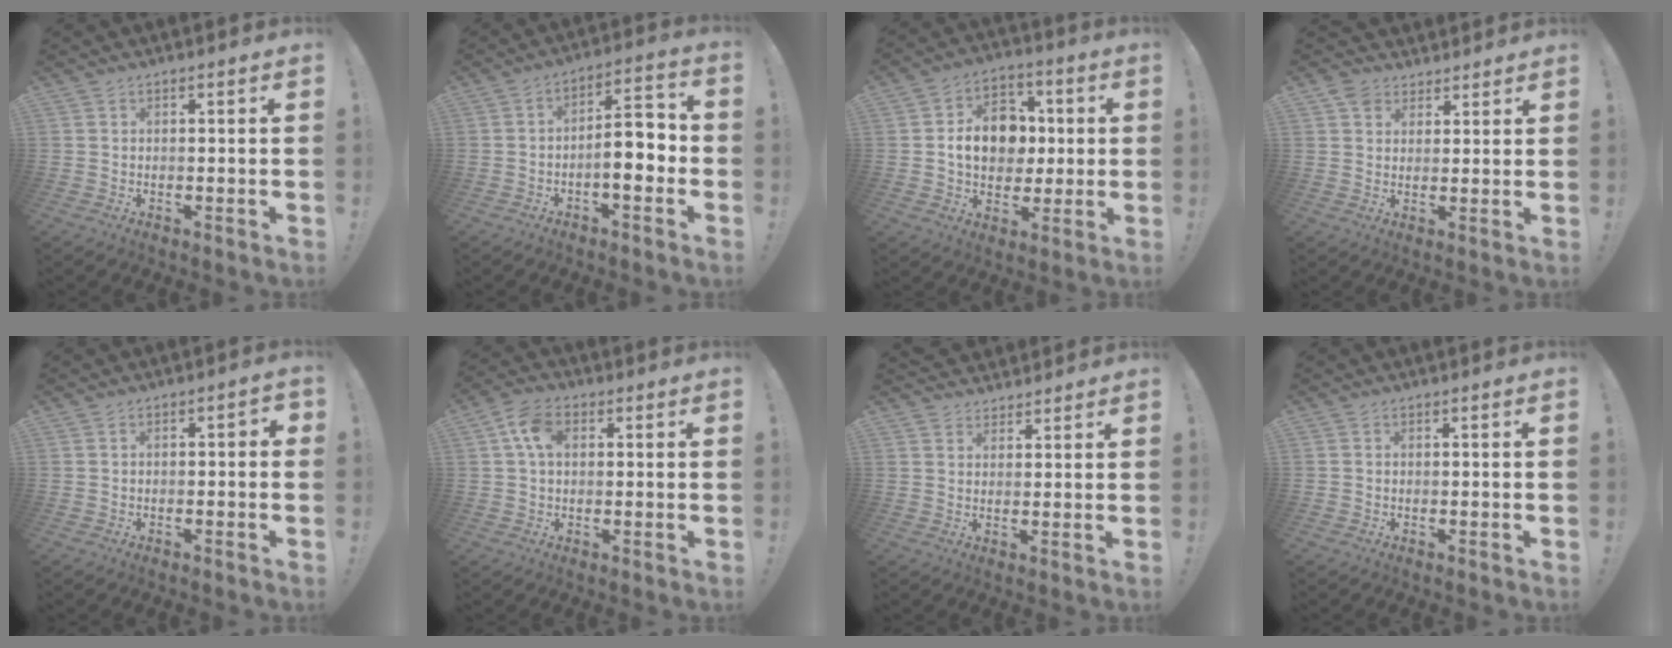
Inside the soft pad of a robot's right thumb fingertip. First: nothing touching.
{"total": 10.0, "force": [-3.0, 3.9, 8.7], "torque": [-0.128, 0.018, -0.053]}
{"total": 13.9, "force": [1.0, 11.1, 8.2], "torque": [-0.121, 0.010, 0.028]}
{"total": 4.6, "force": [3.8, 2.7, 0.2], "torque": [0.002, -0.022, 0.070]}
{"total": 1.9, "force": [-1.4, 0.6, 1.1], "torque": [-0.017, 0.009, -0.026]}
{"total": 8.3, "force": [1.8, 5.6, 5.8], "torque": [-0.104, 0.010, 0.036]}
{"total": 3.8, "force": [3.3, 1.9, -0.1], "torque": [0.016, -0.025, 0.060]}
{"total": 0.5, "force": [-0.3, 0.4, 0.1], "torque": [-0.002, 0.002, -0.006]}